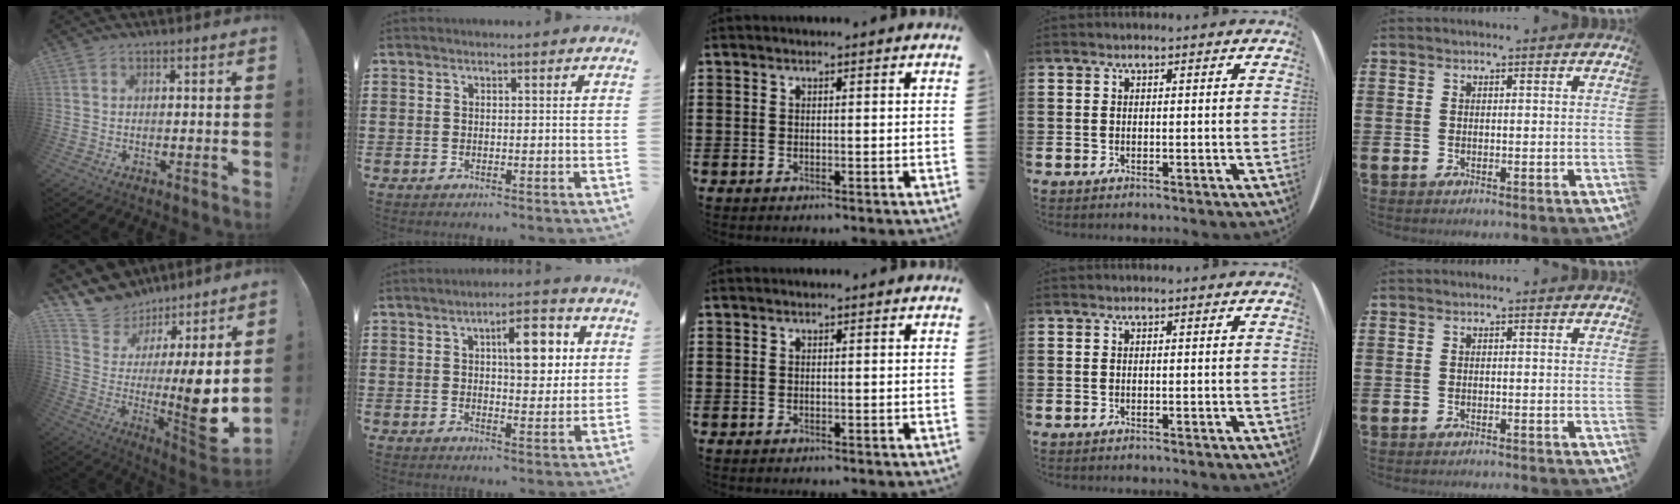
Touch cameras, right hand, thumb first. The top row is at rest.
{"thumb": {"total": 9.3, "force": [1.8, 4.0, 8.1], "torque": [-0.107, -0.069, 0.032]}, "index": {"total": 8.4, "force": [2.4, 3.6, 7.2], "torque": [-0.098, -0.006, 0.029]}, "little": {"total": 0.5, "force": [-0.5, -0.1, 0.0], "torque": [0.002, -0.001, -0.011]}}